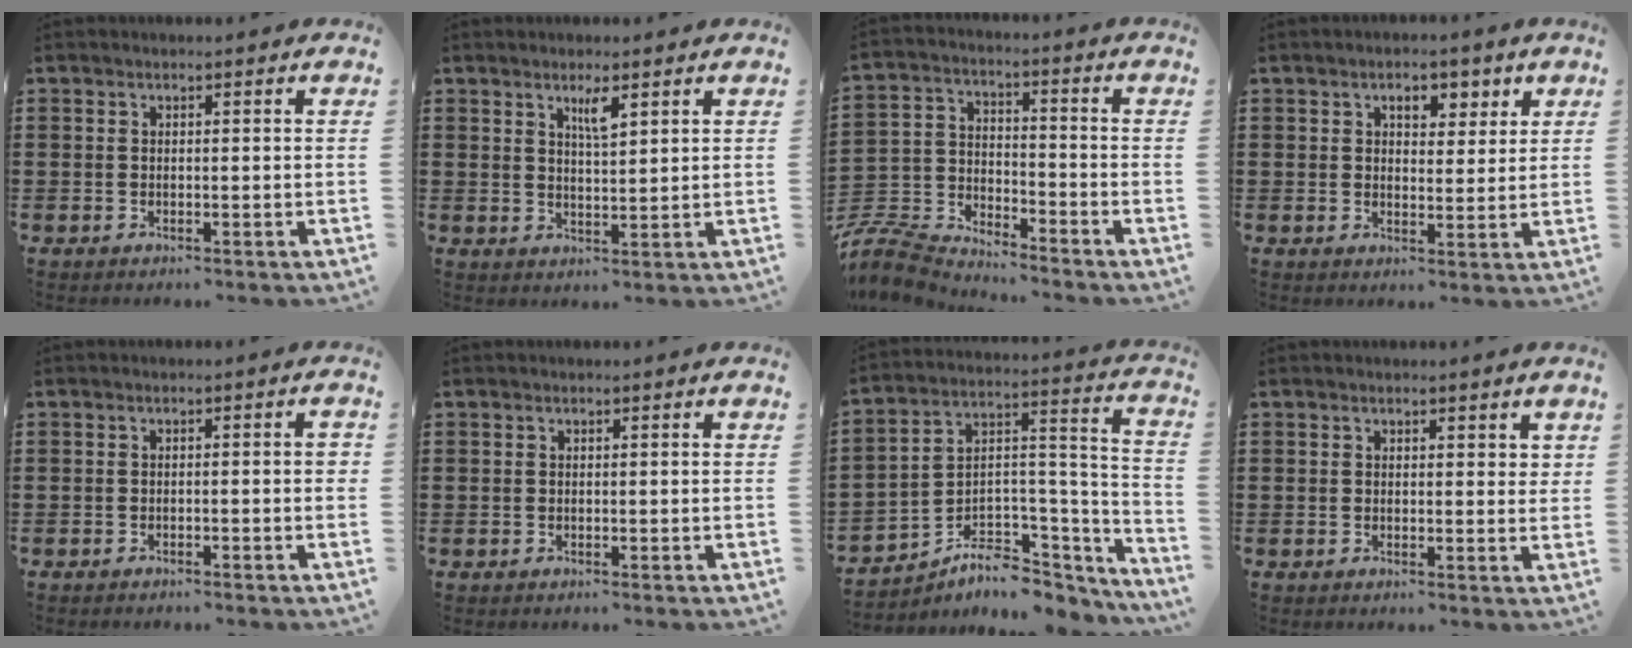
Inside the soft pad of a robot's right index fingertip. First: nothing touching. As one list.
[{"total": 3.2, "force": [1.9, 0.6, 2.5], "torque": [-0.044, 0.001, 0.029]}, {"total": 7.2, "force": [-7.0, 1.0, 0.9], "torque": [-0.042, -0.001, -0.149]}, {"total": 4.0, "force": [2.2, 2.4, 2.2], "torque": [-0.032, 0.003, 0.031]}, {"total": 1.7, "force": [-1.0, 0.1, 1.3], "torque": [-0.020, 0.000, -0.019]}, {"total": 0.0}, {"total": 5.5, "force": [-3.4, 3.9, 1.9], "torque": [-0.046, -0.013, -0.059]}, {"total": 1.0, "force": [0.8, 0.5, 0.3], "torque": [0.001, 0.001, 0.015]}]